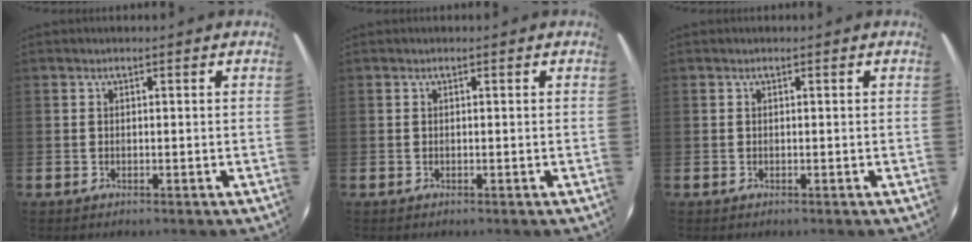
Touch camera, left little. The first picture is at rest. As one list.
[{"total": 0.0}, {"total": 0.0}]